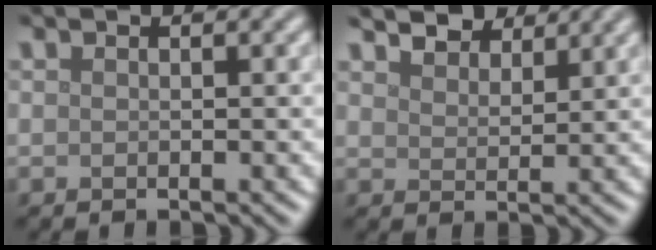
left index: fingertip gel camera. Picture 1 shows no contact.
{"total": 5.1, "force": [4.6, 1.6, 1.7], "torque": [-0.037, -0.002, 0.077]}